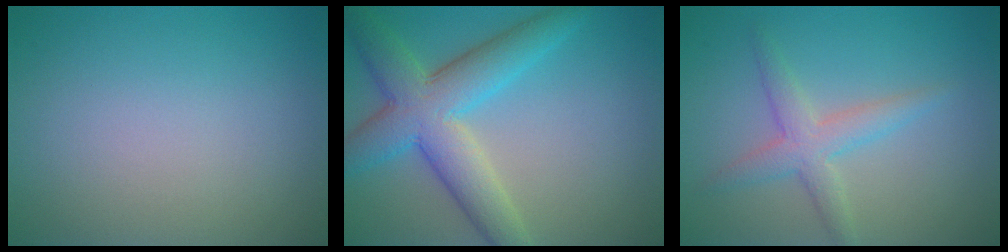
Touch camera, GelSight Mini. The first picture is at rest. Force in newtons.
{"total": 7.3, "press": 7.3, "slide": 0.3}
{"total": 2.9, "press": 2.9, "slide": 0.1}